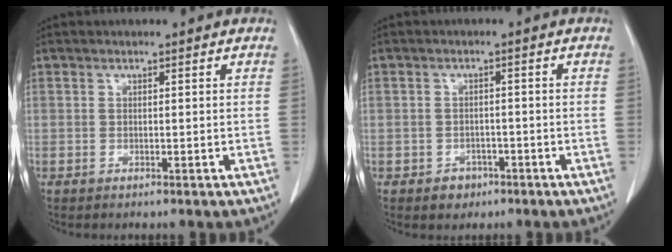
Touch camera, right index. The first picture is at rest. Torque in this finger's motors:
{"motor_torque": [-0.09, -0.05, -0.11, -0.08]}